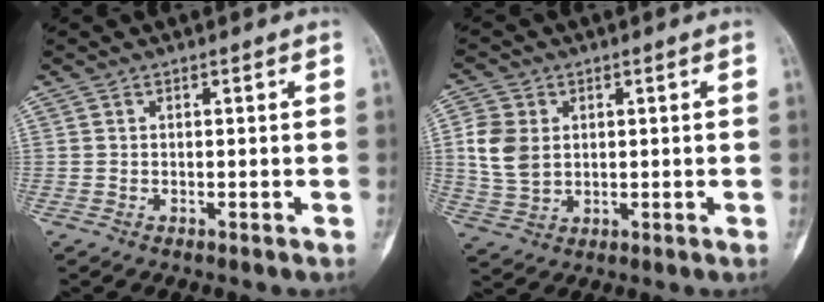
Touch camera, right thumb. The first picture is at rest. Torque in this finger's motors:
{"motor_torque": [-0.54, 0.44, 0.83, 0.14, 0.07]}